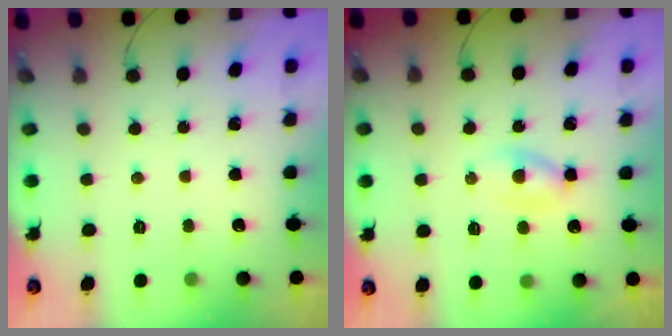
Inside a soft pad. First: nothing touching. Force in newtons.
{"total": 2.7, "press": 2.5, "slide": 1.1}